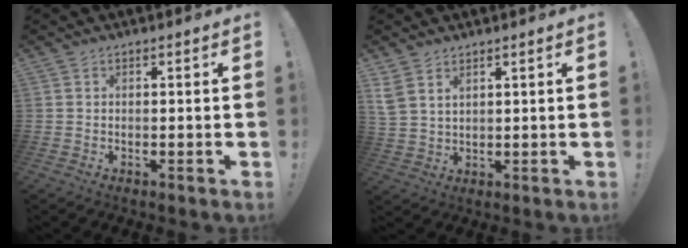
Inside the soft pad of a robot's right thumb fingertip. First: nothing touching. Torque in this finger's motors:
{"motor_torque": [-0.27, 0.27, -0.07, 0.06, -0.05]}